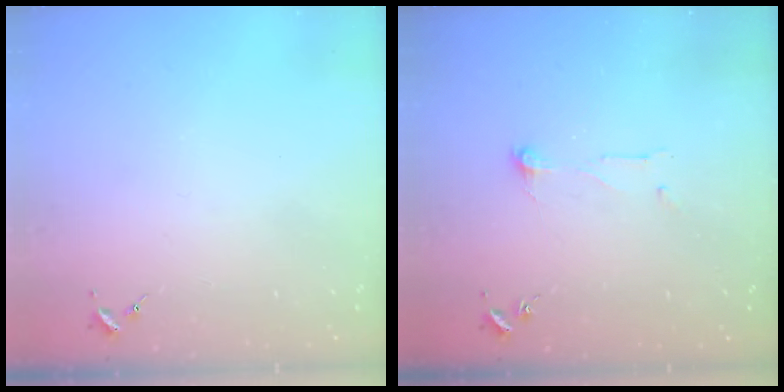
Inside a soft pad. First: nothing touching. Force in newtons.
{"total": 3.8, "press": 3.8, "slide": 0.3}